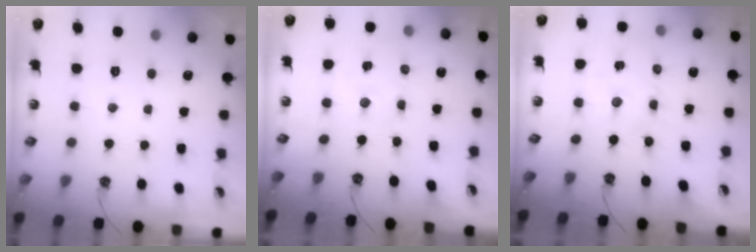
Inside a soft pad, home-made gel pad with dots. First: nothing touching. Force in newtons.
{"total": 1.7, "press": 1.6, "slide": 0.3}
{"total": 2.3, "press": 2.3, "slide": 0.3}